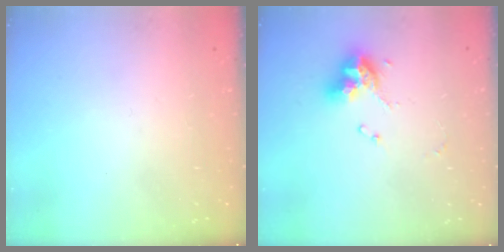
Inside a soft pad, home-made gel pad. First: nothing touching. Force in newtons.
{"total": 10.6, "press": 10.6, "slide": 0.8}